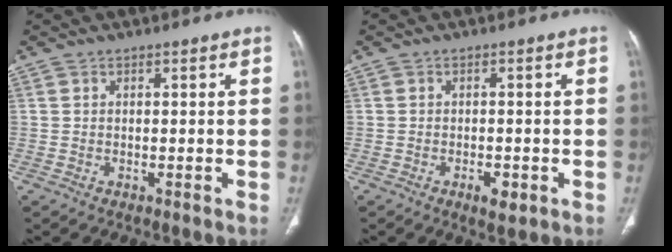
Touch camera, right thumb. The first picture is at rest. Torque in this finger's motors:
{"motor_torque": [0.18, 0.42, -0.16, 0.13, 0.03]}